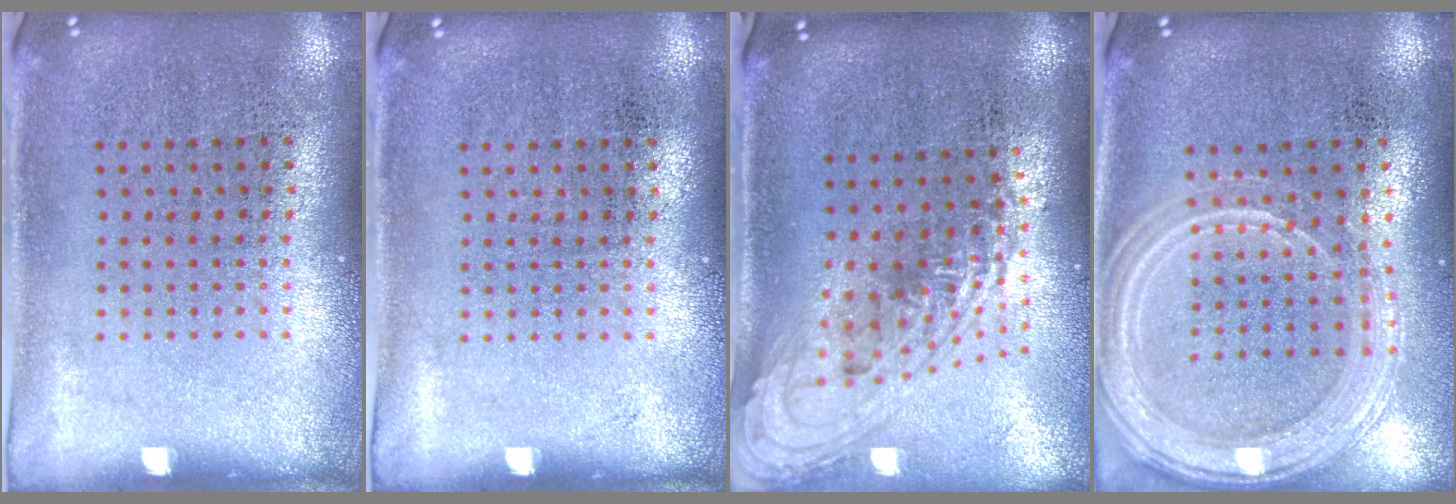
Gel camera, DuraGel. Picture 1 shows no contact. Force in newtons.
{"total": 0.0}
{"total": 1.9, "press": 1.5, "slide": 1.2}
{"total": 1.7, "press": 1.6, "slide": 0.4}